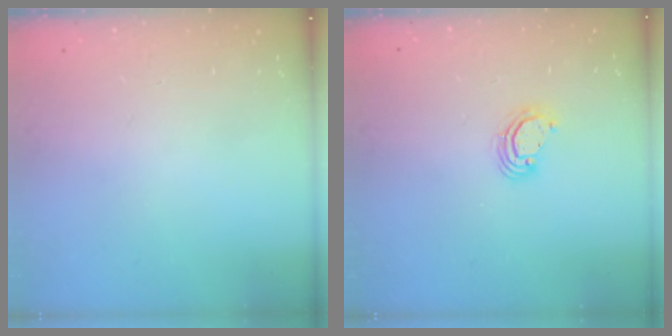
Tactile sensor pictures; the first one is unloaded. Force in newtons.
{"total": 4.1, "press": 4.1, "slide": 0.3}